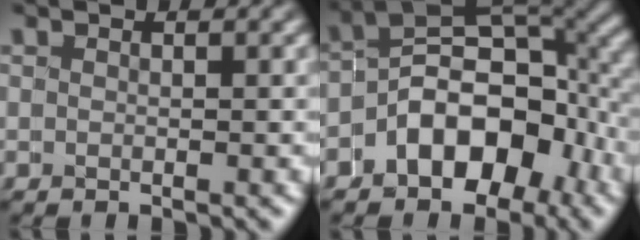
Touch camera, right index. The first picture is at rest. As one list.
[{"total": 7.4, "force": [-1.5, 4.3, 5.9], "torque": [-0.087, 0.007, -0.026]}]